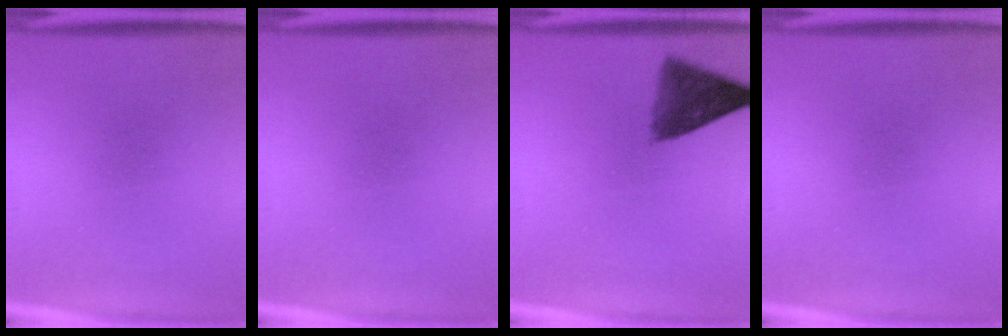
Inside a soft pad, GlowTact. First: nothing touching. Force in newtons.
{"total": 0.0}
{"total": 7.4}
{"total": 0.0}